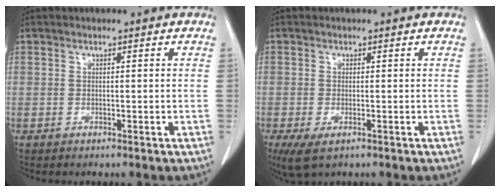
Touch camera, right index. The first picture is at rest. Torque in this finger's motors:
{"motor_torque": [0.47, -0.43, 0.13, 0.02]}